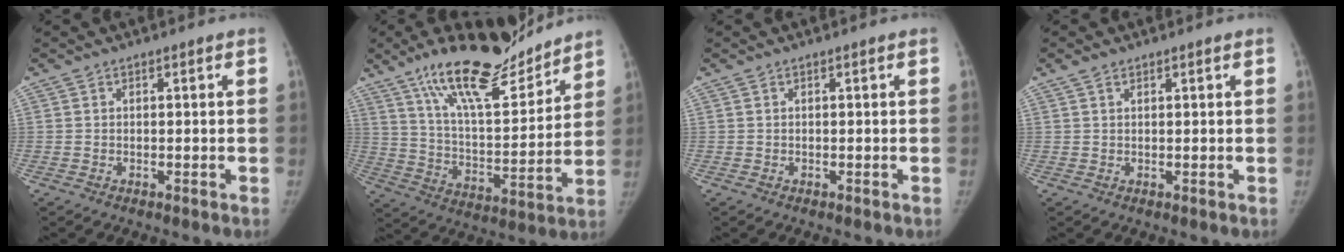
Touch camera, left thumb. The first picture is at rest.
{"total": 20.9, "force": [16.1, 6.0, 11.9], "torque": [-0.156, -0.084, 0.274]}
{"total": 0.0}
{"total": 1.5, "force": [1.0, 0.8, 0.6], "torque": [-0.008, 0.006, 0.019]}